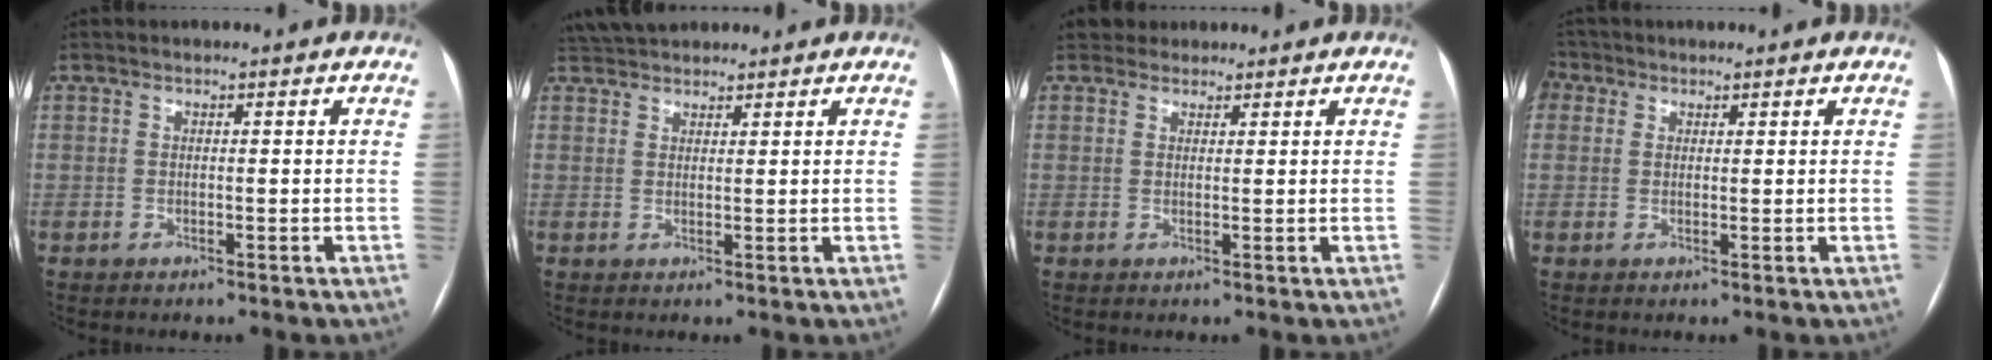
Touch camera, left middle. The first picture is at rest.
{"total": 5.6, "force": [5.1, 1.5, 1.7], "torque": [-0.030, 0.038, 0.091]}
{"total": 2.1, "force": [1.7, 1.1, -0.3], "torque": [0.009, 0.014, 0.024]}
{"total": 3.8, "force": [1.8, 3.2, 1.1], "torque": [-0.025, 0.018, 0.035]}